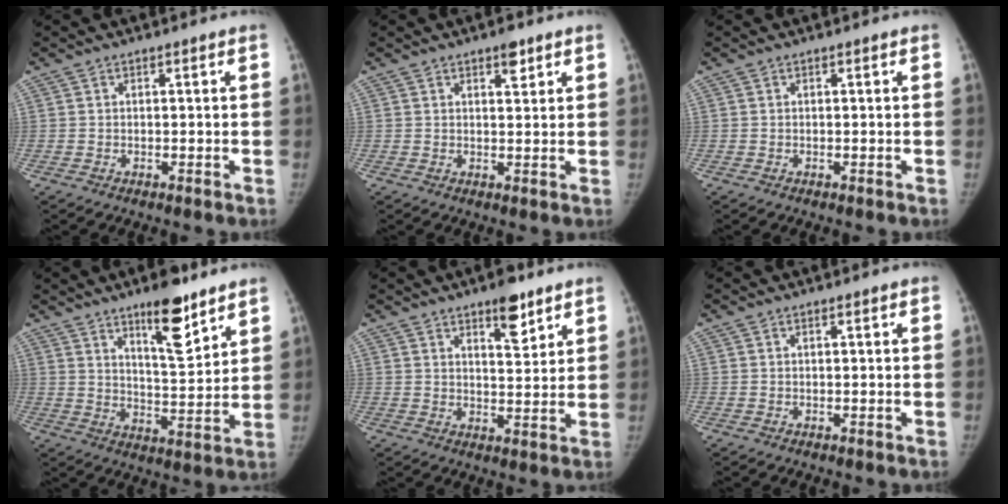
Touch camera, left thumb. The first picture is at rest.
{"total": 2.9, "force": [1.9, 1.2, 1.9], "torque": [-0.017, -0.011, 0.027]}
{"total": 0.0}
{"total": 11.3, "force": [7.6, 3.1, 7.8], "torque": [-0.100, -0.056, 0.123]}
{"total": 6.9, "force": [4.6, 2.4, 4.5], "torque": [-0.048, -0.030, 0.067]}
{"total": 0.0}